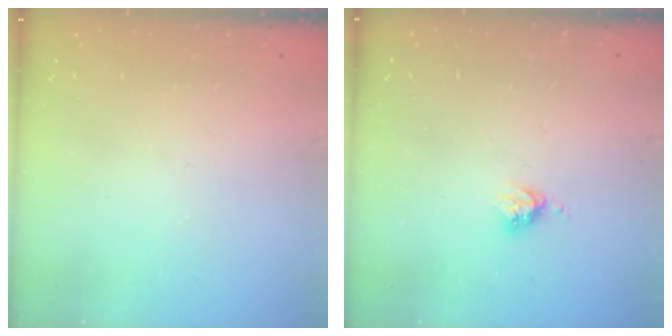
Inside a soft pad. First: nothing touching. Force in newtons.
{"total": 3.4, "press": 3.3, "slide": 0.5}